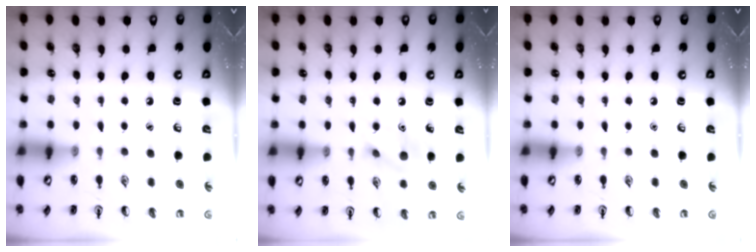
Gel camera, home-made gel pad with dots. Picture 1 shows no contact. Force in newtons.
{"total": 8.2, "press": 8.1, "slide": 1.5}
{"total": 0.0}